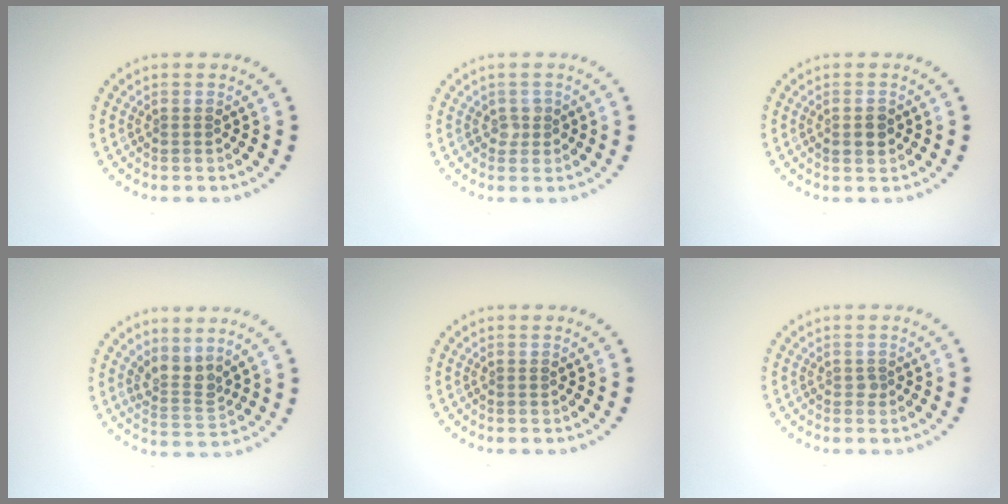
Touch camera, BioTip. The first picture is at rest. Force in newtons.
{"total": 1.0, "press": 1.0, "slide": 0.3}
{"total": 1.3, "press": 1.3, "slide": 0.1}
{"total": 2.6, "press": 1.9, "slide": 1.9}
{"total": 0.0}
{"total": 0.6, "press": 0.4, "slide": 0.4}